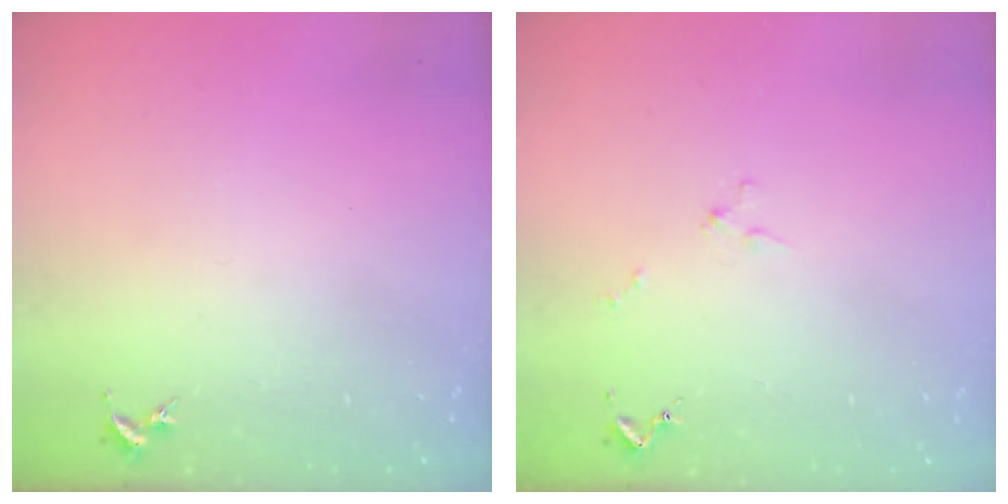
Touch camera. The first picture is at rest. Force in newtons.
{"total": 1.3, "press": 1.2, "slide": 0.1}